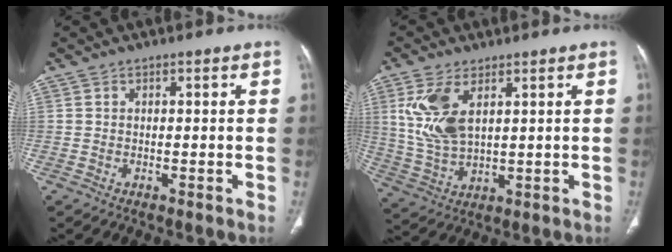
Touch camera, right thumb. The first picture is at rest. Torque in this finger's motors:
{"motor_torque": [0.16, -0.04, 0.63, 0.85, 0.16]}